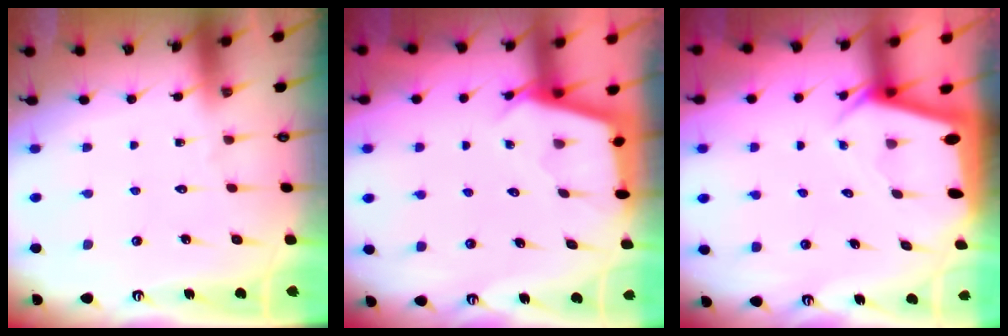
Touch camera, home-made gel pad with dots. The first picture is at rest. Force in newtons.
{"total": 2.6, "press": 2.6, "slide": 0.5}
{"total": 3.0, "press": 3.0, "slide": 0.1}